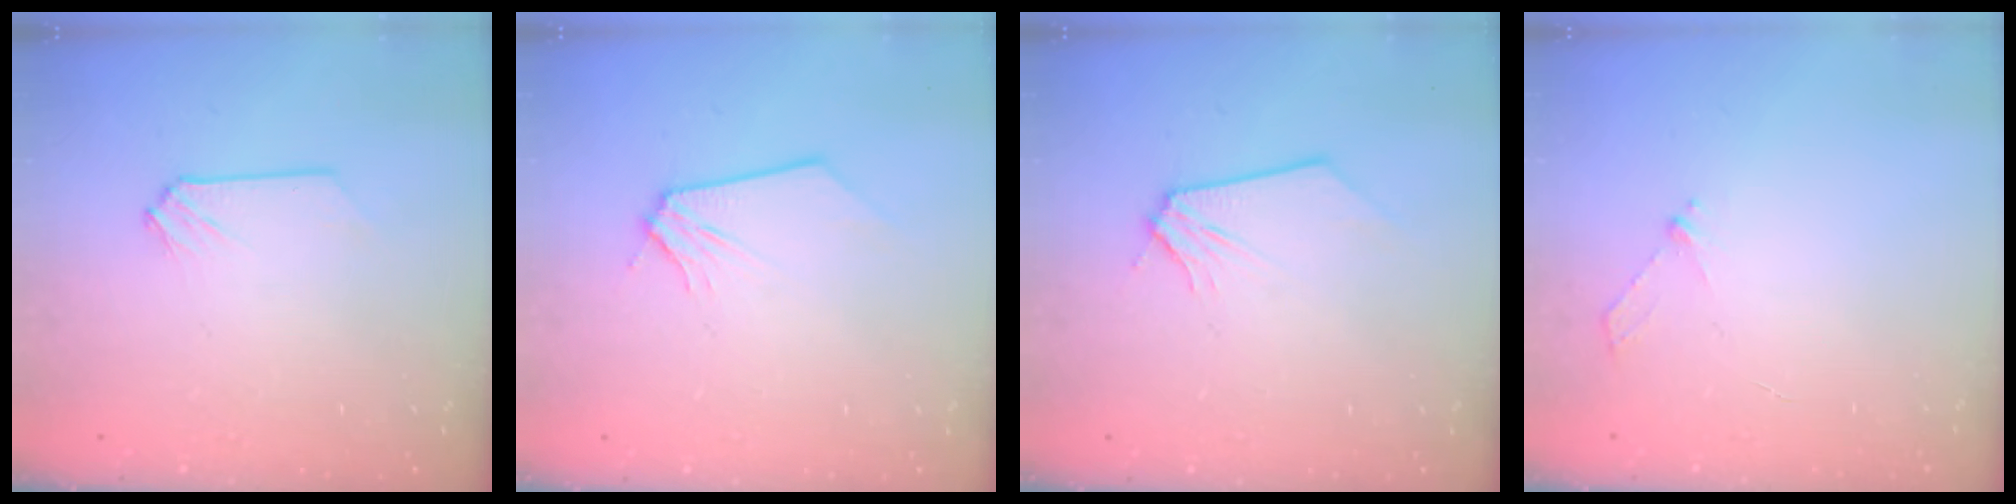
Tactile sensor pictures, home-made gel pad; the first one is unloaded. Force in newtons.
{"total": 0.0}
{"total": 0.0}
{"total": 3.0, "press": 2.9, "slide": 0.4}